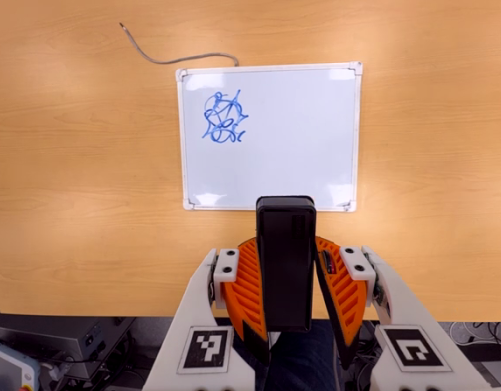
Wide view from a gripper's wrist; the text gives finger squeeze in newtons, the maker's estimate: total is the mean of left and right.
{"total": 7.5, "left": 6.3, "right": 8.7}